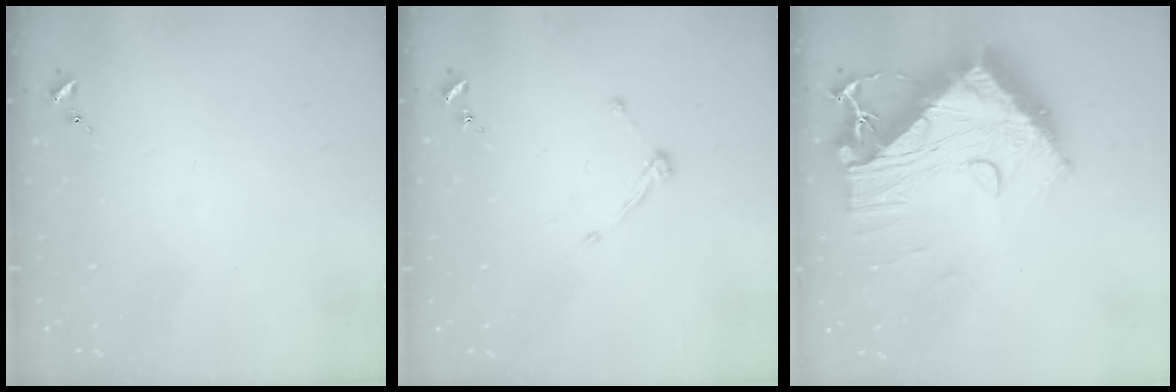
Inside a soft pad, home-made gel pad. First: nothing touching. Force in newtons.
{"total": 4.0, "press": 4.0, "slide": 0.6}
{"total": 21.2, "press": 21.1, "slide": 2.0}